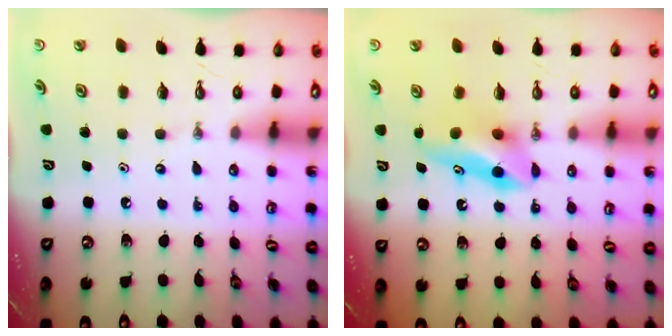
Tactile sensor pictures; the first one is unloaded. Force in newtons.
{"total": 8.3, "press": 8.1, "slide": 1.8}